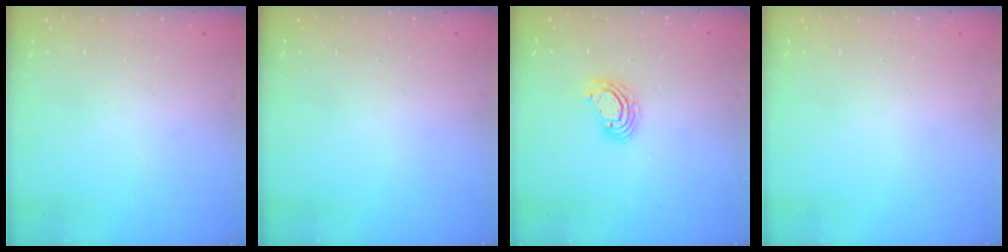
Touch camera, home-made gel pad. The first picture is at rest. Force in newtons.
{"total": 0.0}
{"total": 6.8, "press": 6.7, "slide": 0.8}
{"total": 0.0}